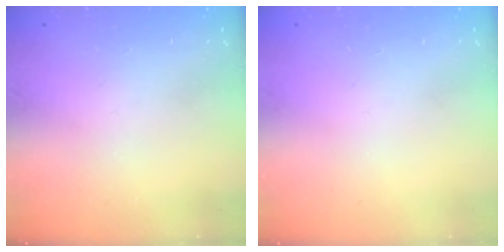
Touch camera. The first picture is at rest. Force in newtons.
{"total": 0.0}